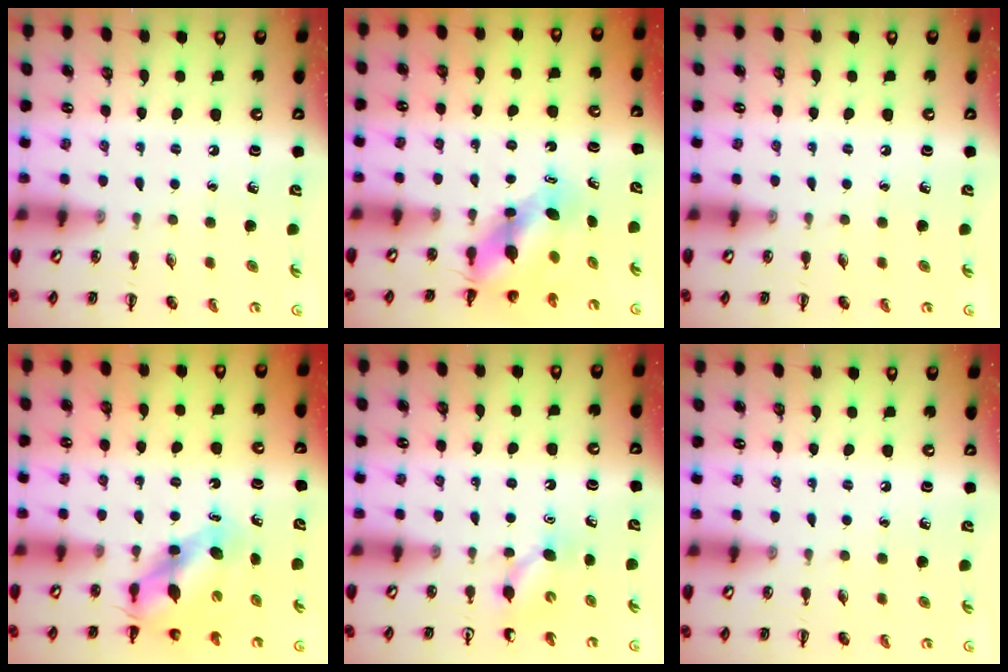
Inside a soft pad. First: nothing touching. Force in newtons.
{"total": 5.6, "press": 5.5, "slide": 1.1}
{"total": 0.0}
{"total": 6.9, "press": 6.9, "slide": 0.6}
{"total": 2.9, "press": 2.7, "slide": 1.1}
{"total": 0.0}